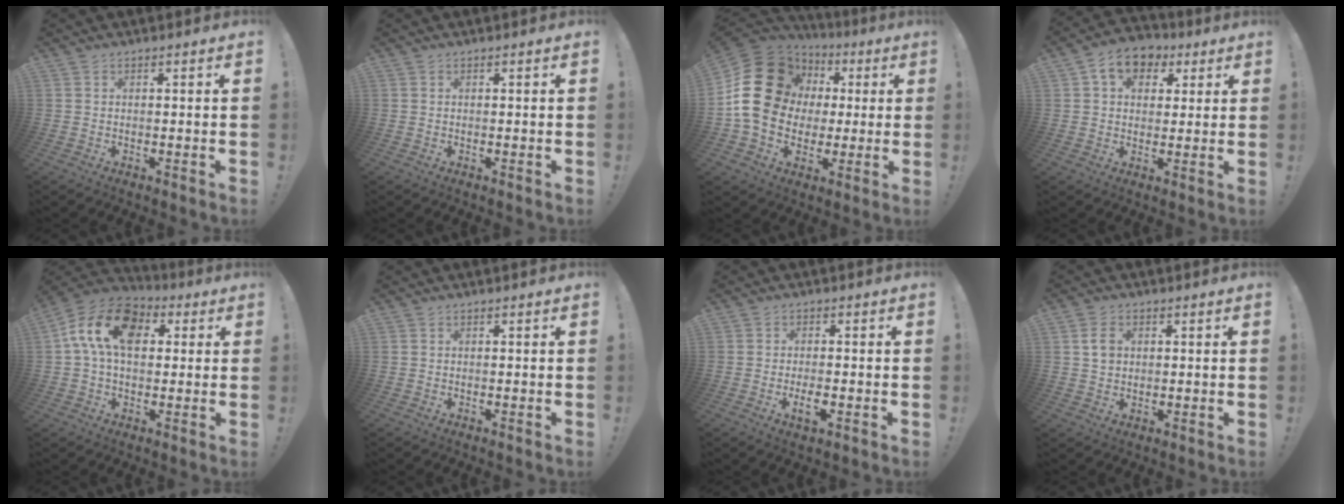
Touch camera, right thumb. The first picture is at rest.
{"total": 0.0}
{"total": 22.5, "force": [2.7, 18.7, 12.3], "torque": [-0.204, 0.001, 0.078]}
{"total": 9.5, "force": [3.8, 7.1, 5.0], "torque": [-0.078, -0.005, 0.075]}
{"total": 16.2, "force": [4.2, 10.3, 11.7], "torque": [-0.214, 0.012, 0.077]}
{"total": 0.0}
{"total": 3.9, "force": [-1.5, 1.4, 3.3], "torque": [-0.053, 0.002, -0.026]}
{"total": 4.2, "force": [0.9, 3.2, 2.4], "torque": [-0.034, 0.001, 0.016]}